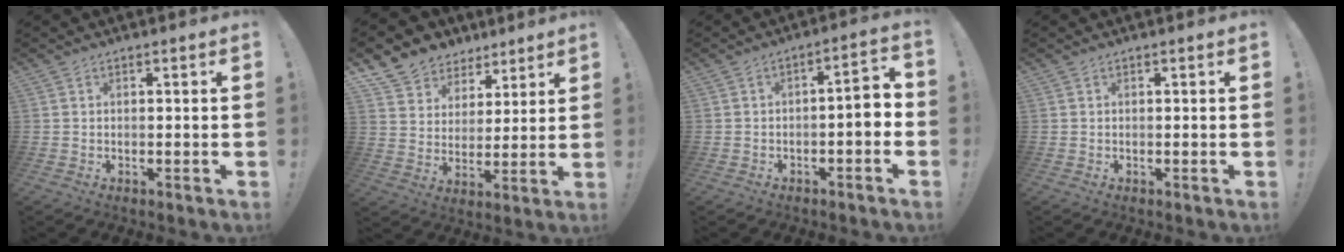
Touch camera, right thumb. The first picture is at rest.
{"total": 8.9, "force": [6.0, 6.5, 1.1], "torque": [-0.022, -0.054, 0.122]}
{"total": 4.9, "force": [-2.2, 1.0, 4.3], "torque": [-0.067, 0.003, -0.041]}
{"total": 0.0}